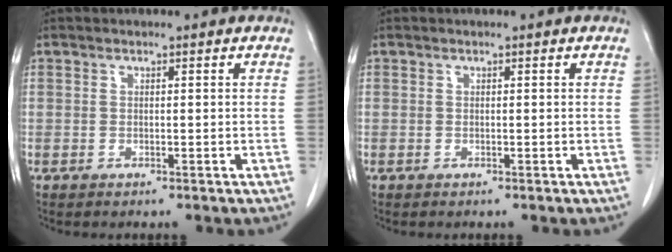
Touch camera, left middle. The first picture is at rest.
{"total": 0.0}